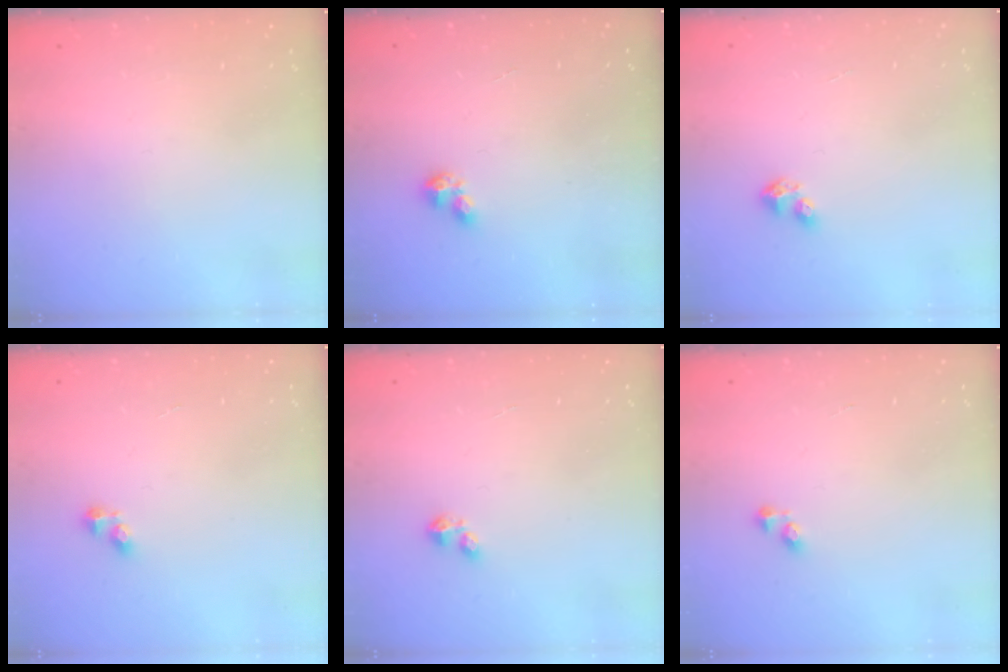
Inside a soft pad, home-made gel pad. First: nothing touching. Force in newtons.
{"total": 1.0, "press": 1.0, "slide": 0.1}
{"total": 3.0, "press": 2.9, "slide": 0.3}
{"total": 2.5, "press": 2.5, "slide": 0.3}
{"total": 2.4, "press": 2.4, "slide": 0.3}
{"total": 2.2, "press": 2.2, "slide": 0.3}